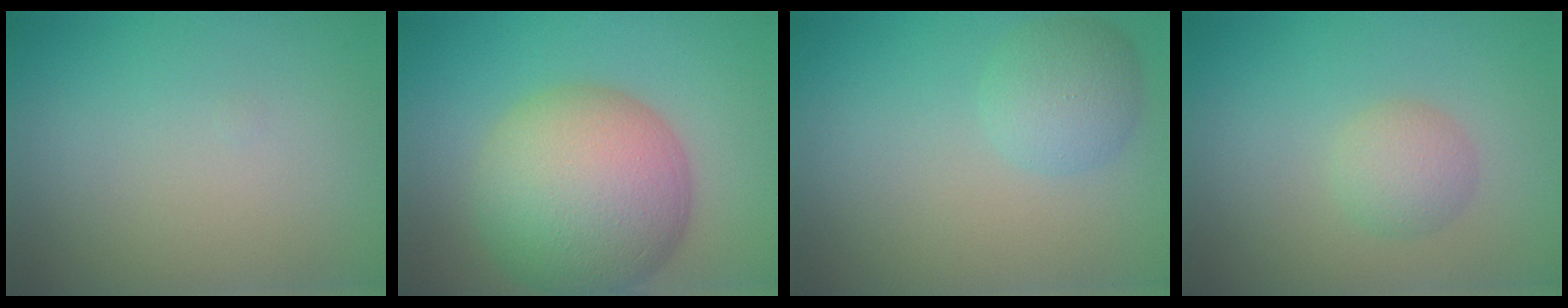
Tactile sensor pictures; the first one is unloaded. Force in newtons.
{"total": 11.7, "press": 11.7, "slide": 0.4}
{"total": 3.1, "press": 3.1, "slide": 0.2}
{"total": 2.3, "press": 2.3, "slide": 0.1}